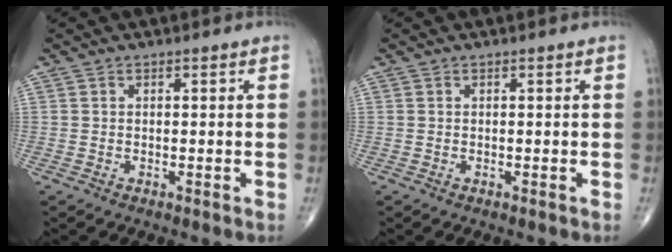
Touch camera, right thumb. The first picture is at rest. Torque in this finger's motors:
{"motor_torque": [0.28, 0.28, -0.08, 0.09, 0.00]}